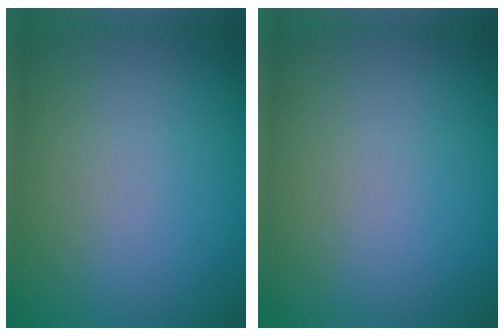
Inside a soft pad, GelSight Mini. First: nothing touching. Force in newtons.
{"total": 0.0}